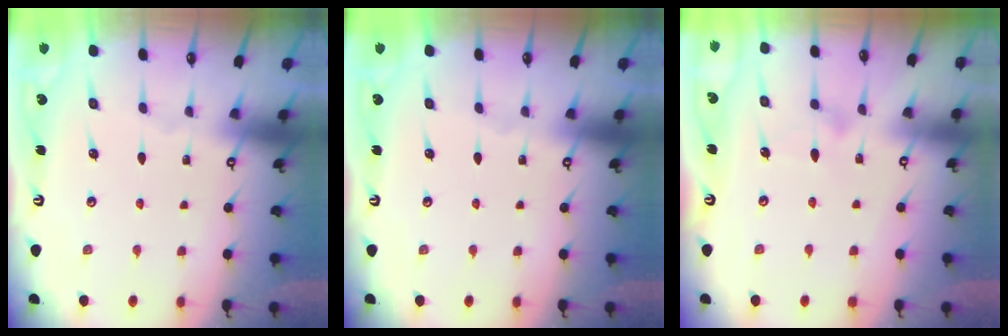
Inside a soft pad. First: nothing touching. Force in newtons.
{"total": 0.0}
{"total": 9.4, "press": 9.4, "slide": 0.3}